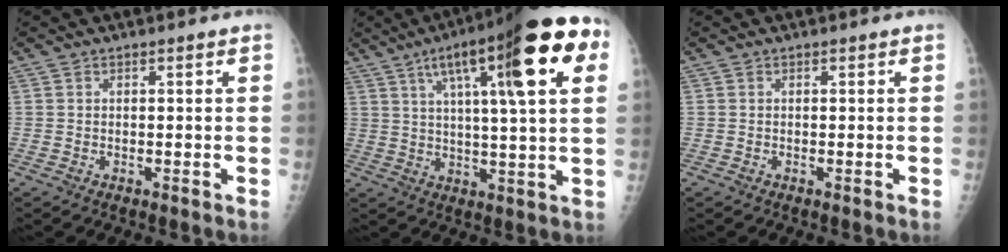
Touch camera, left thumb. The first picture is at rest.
{"total": 23.5, "force": [9.3, 5.0, 21.0], "torque": [-0.298, 0.005, 0.133]}
{"total": 0.0}